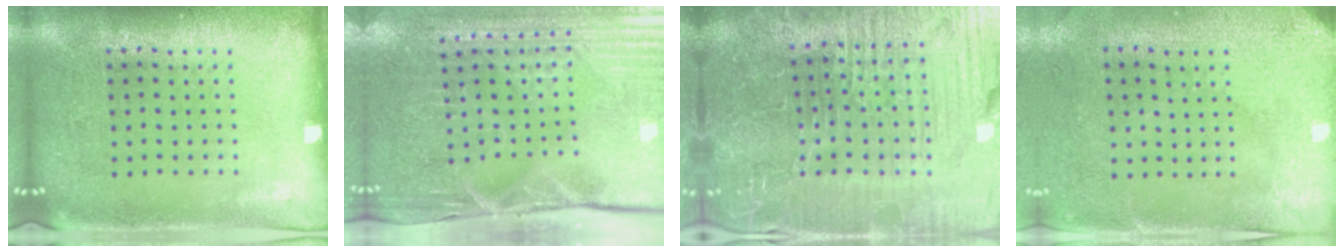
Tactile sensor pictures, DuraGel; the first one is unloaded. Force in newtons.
{"total": 4.3, "press": 4.0, "slide": 1.5}
{"total": 6.8, "press": 6.3, "slide": 2.7}
{"total": 3.0, "press": 2.3, "slide": 1.9}